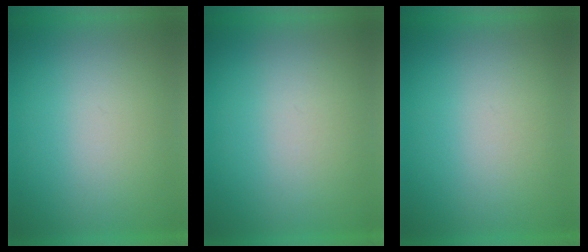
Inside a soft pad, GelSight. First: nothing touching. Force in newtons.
{"total": 1.0}
{"total": 1.1}